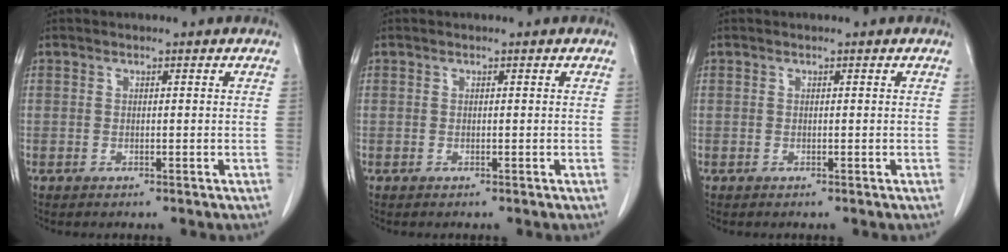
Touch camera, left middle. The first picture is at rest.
{"total": 0.0}
{"total": 0.0}